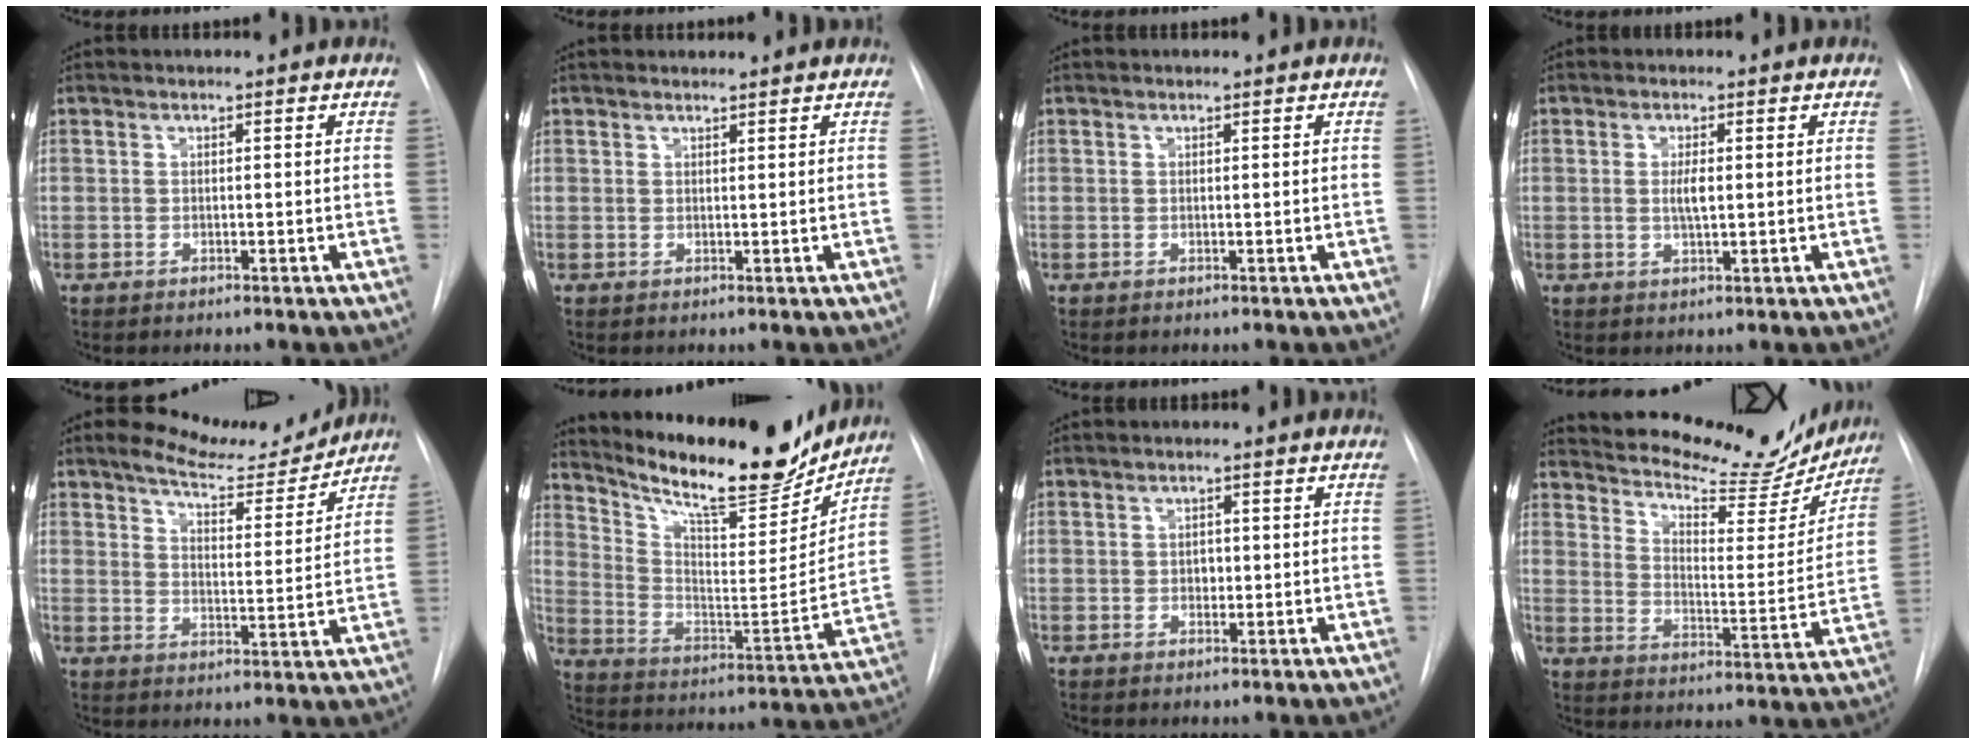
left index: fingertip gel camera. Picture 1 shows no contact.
{"total": 2.6, "force": [2.6, 0.2, 0.5], "torque": [-0.009, 0.016, 0.037]}
{"total": 0.0}
{"total": 2.5, "force": [0.3, 0.5, 2.4], "torque": [-0.048, -0.002, 0.006]}
{"total": 9.1, "force": [8.8, 1.5, 1.9], "torque": [-0.031, -0.012, 0.131]}
{"total": 21.7, "force": [18.8, 4.3, 9.8], "torque": [-0.169, -0.026, 0.287]}
{"total": 1.4, "force": [0.0, 1.0, 0.9], "torque": [-0.013, 0.001, 0.002]}
{"total": 21.4, "force": [19.7, 4.8, 6.9], "torque": [-0.102, -0.045, 0.260]}